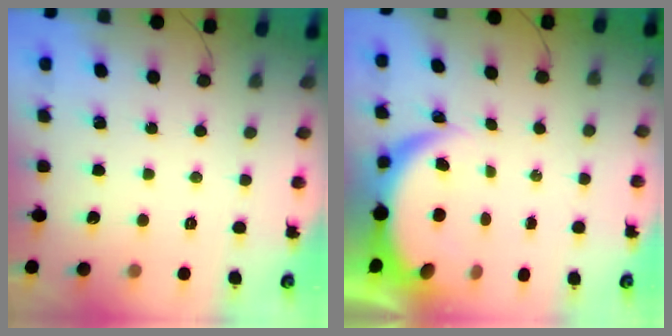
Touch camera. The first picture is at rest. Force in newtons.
{"total": 5.3, "press": 5.3, "slide": 0.5}